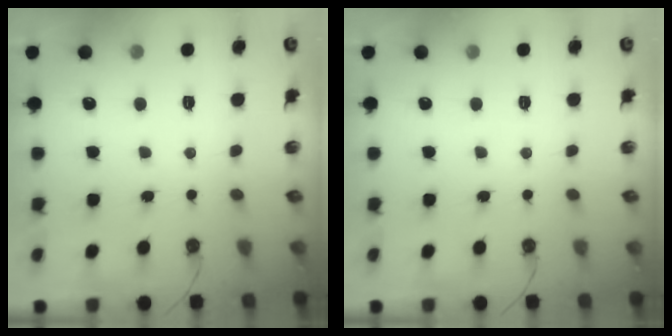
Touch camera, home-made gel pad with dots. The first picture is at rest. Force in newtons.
{"total": 0.0}